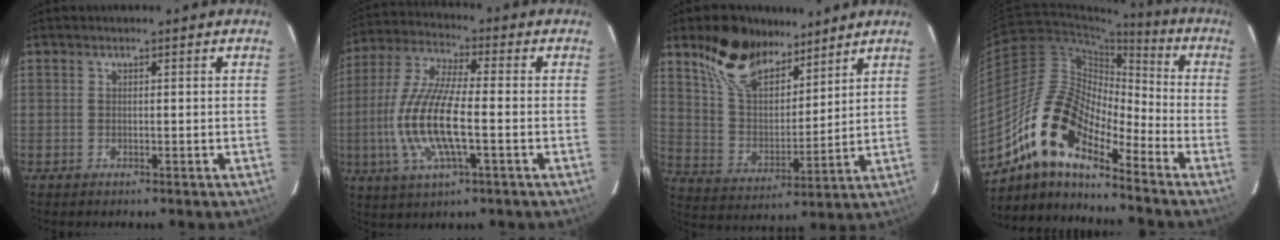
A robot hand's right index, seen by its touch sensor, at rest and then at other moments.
{"total": 14.6, "force": [-2.9, 3.8, 13.8], "torque": [-0.287, -0.007, -0.058]}
{"total": 16.1, "force": [11.2, 8.0, 8.2], "torque": [-0.173, 0.029, 0.213]}
{"total": 15.3, "force": [-10.9, 5.0, 9.5], "torque": [-0.161, 0.004, -0.223]}